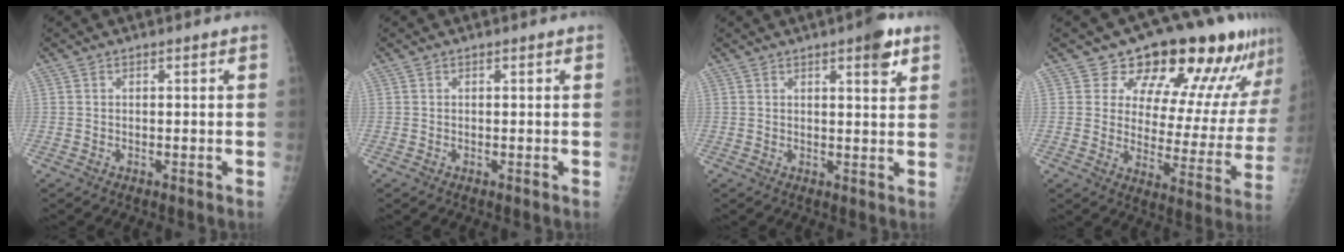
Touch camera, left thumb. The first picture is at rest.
{"total": 0.0}
{"total": 5.1, "force": [3.0, 1.4, 3.9], "torque": [-0.043, -0.013, 0.035]}
{"total": 19.1, "force": [14.5, 8.5, 9.1], "torque": [-0.063, -0.082, 0.181]}